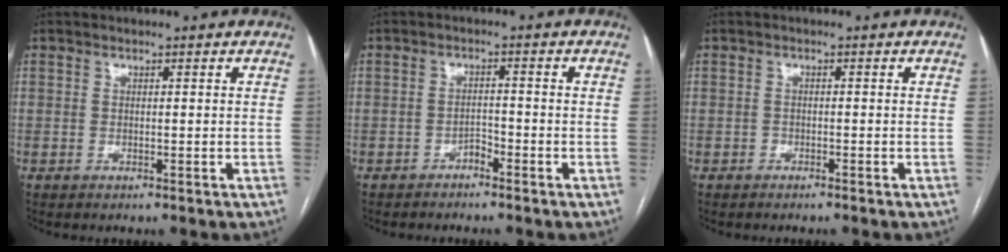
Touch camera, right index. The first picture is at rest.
{"total": 1.8, "force": [-1.5, 0.6, 0.6], "torque": [-0.006, 0.003, -0.027]}
{"total": 0.8, "force": [-0.8, 0.2, 0.1], "torque": [-0.004, 0.000, -0.014]}